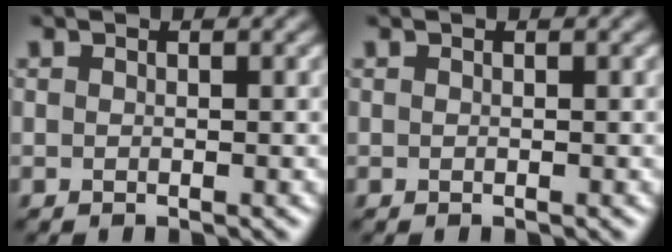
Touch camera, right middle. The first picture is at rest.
{"total": 0.0}